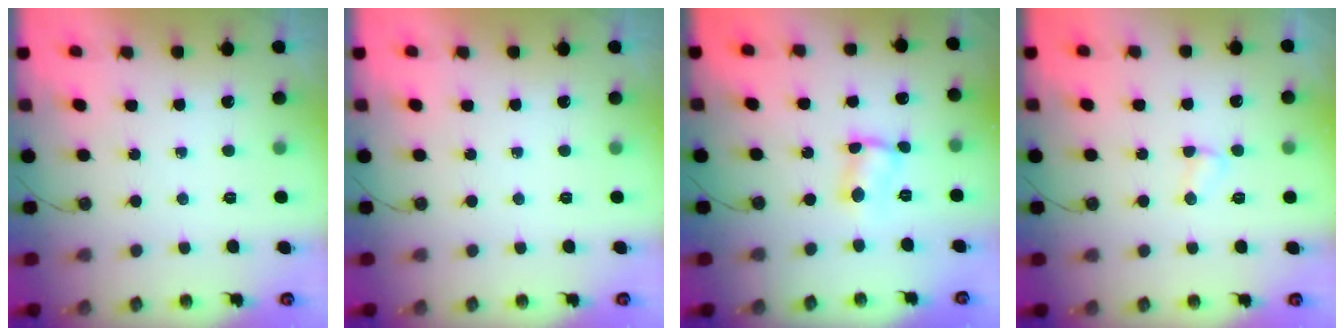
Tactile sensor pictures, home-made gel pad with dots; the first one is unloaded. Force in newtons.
{"total": 0.0}
{"total": 2.7, "press": 2.7, "slide": 0.1}
{"total": 2.6, "press": 2.6, "slide": 0.4}